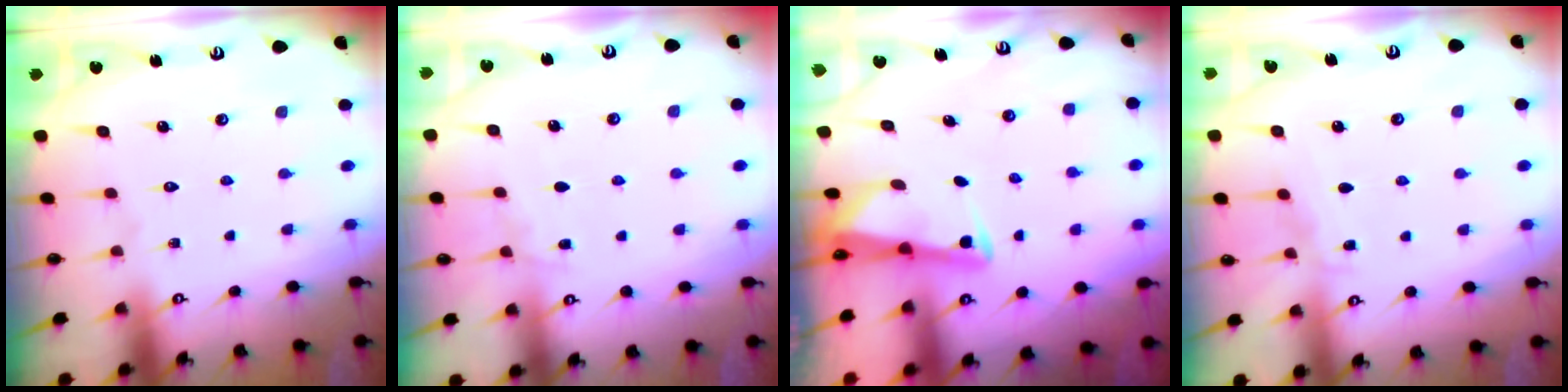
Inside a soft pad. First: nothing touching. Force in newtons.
{"total": 3.7, "press": 3.7, "slide": 0.5}
{"total": 2.7, "press": 2.7, "slide": 0.2}
{"total": 5.0, "press": 5.0, "slide": 0.5}